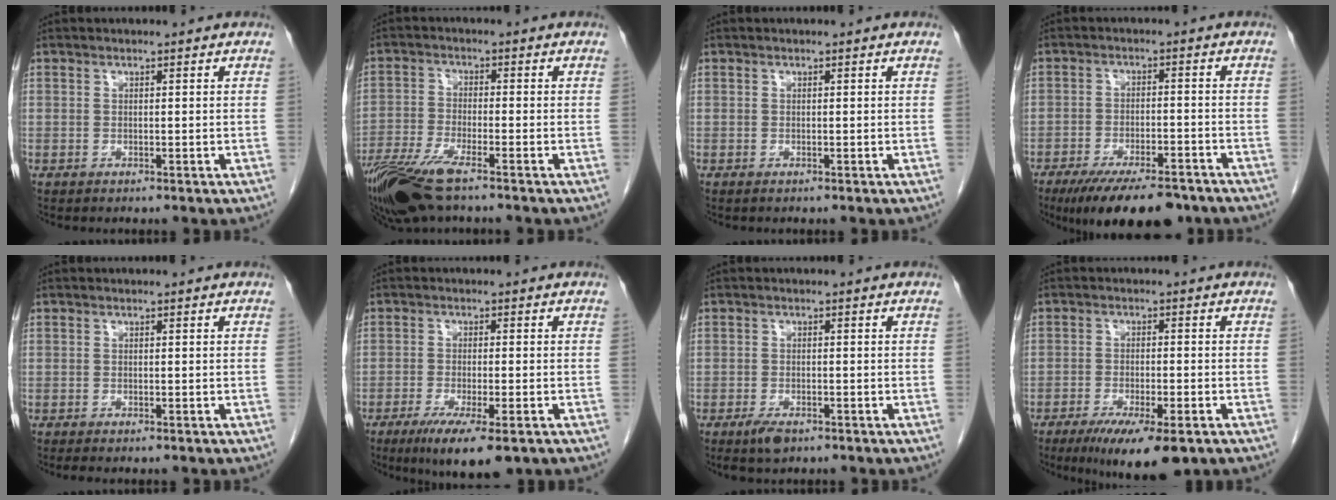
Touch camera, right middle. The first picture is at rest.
{"total": 10.7, "force": [-7.7, 2.1, 7.1], "torque": [-0.139, -0.021, -0.142]}
{"total": 0.0}
{"total": 13.1, "force": [-10.0, 4.0, 7.4], "torque": [-0.106, -0.009, -0.153]}
{"total": 1.3, "force": [-1.1, 0.3, 0.7], "torque": [-0.010, -0.004, -0.013]}
{"total": 8.8, "force": [-5.4, 1.5, 6.8], "torque": [-0.111, -0.024, -0.081]}
{"total": 2.9, "force": [-1.9, 1.0, 1.9], "torque": [-0.041, -0.004, -0.029]}
{"total": 10.0, "force": [-6.4, 2.1, 7.5], "torque": [-0.115, -0.021, -0.096]}